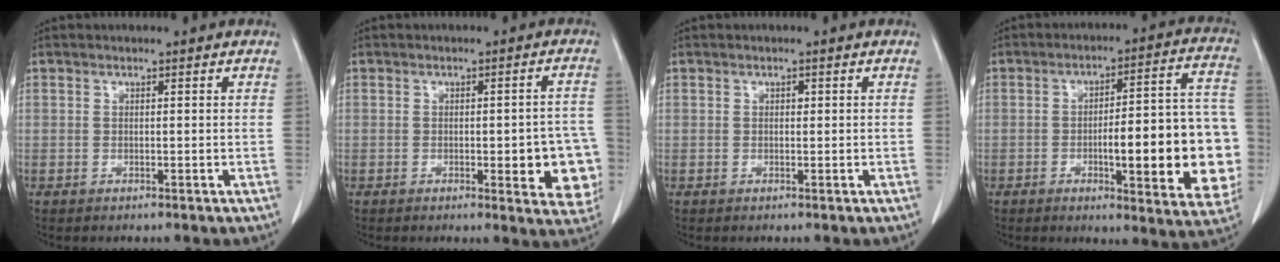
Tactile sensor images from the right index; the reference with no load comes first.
{"total": 8.6, "force": [-2.0, 2.4, 8.0], "torque": [-0.077, 0.002, -0.021]}
{"total": 0.6, "force": [0.2, 0.4, 0.4], "torque": [-0.006, 0.001, 0.002]}
{"total": 19.3, "force": [-3.6, 4.1, 18.6], "torque": [-0.178, 0.030, -0.034]}